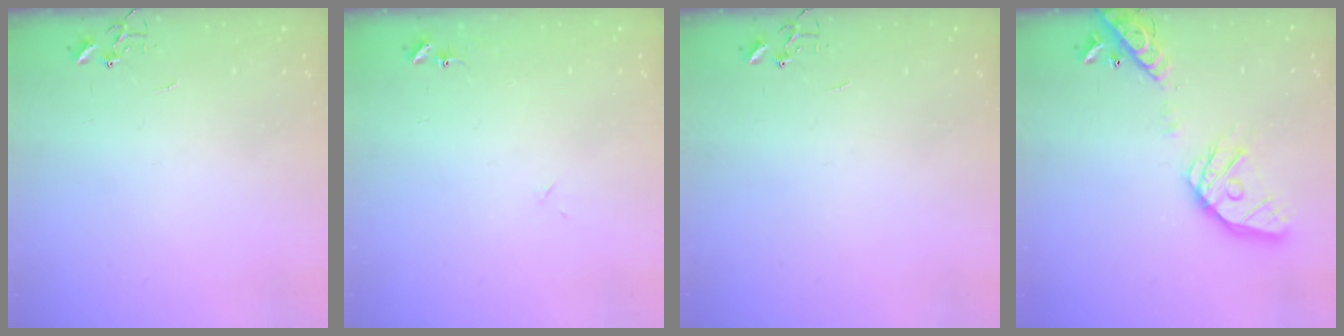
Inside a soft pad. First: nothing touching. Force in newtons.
{"total": 7.8, "press": 7.8, "slide": 0.6}
{"total": 0.0}
{"total": 16.7, "press": 16.5, "slide": 2.5}